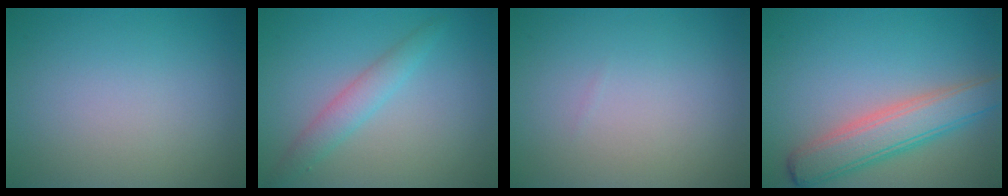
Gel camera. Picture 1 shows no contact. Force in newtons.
{"total": 2.4, "press": 2.4, "slide": 0.1}
{"total": 0.0}
{"total": 5.3, "press": 5.3, "slide": 0.1}